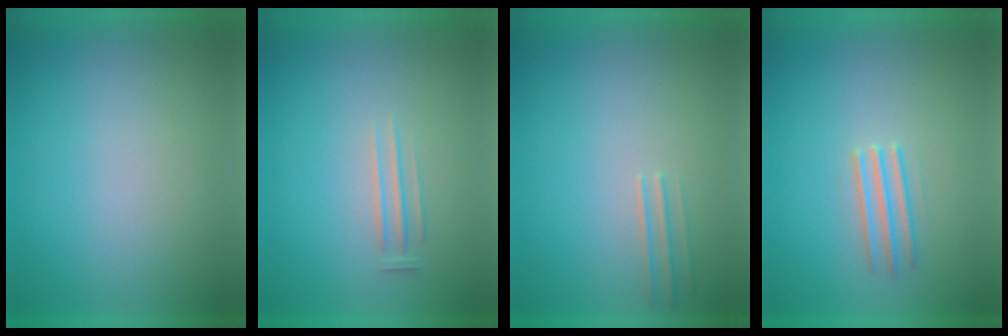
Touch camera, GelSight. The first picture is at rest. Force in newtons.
{"total": 1.2}
{"total": 1.1}
{"total": 2.3}